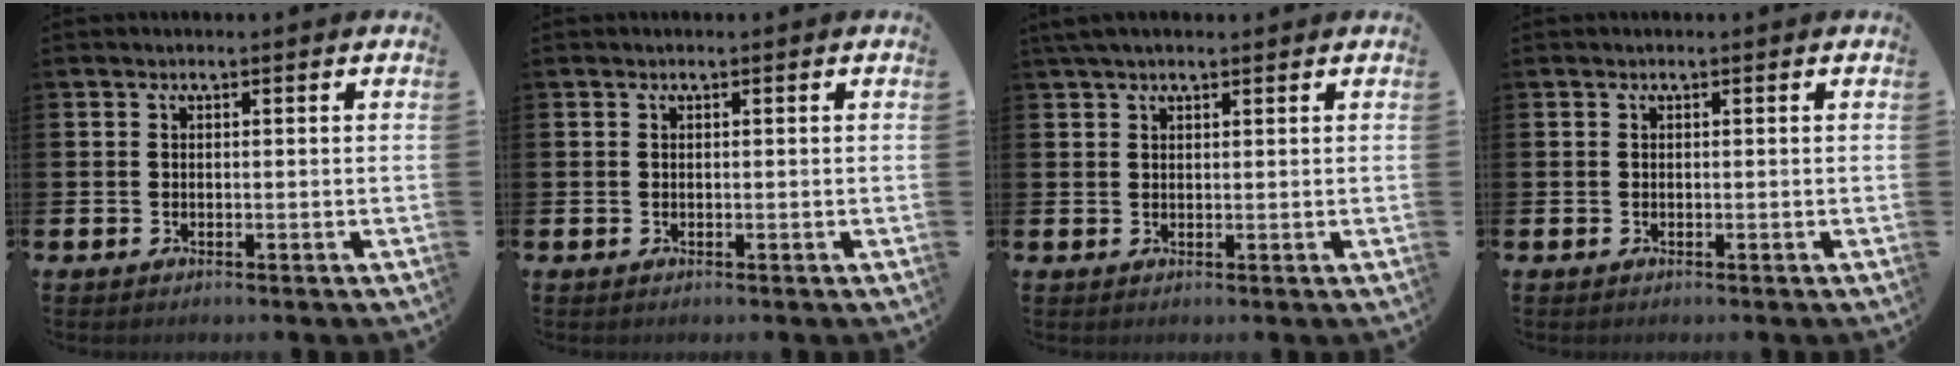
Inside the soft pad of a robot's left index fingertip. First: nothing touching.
{"total": 0.0}
{"total": 2.1, "force": [1.7, 0.7, 1.1], "torque": [-0.020, 0.006, 0.030]}
{"total": 0.0}